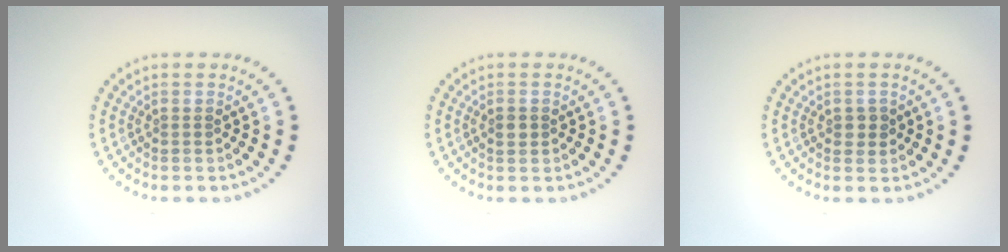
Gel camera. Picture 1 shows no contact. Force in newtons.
{"total": 1.2, "press": 1.2, "slide": 0.1}
{"total": 1.2, "press": 1.2, "slide": 0.2}